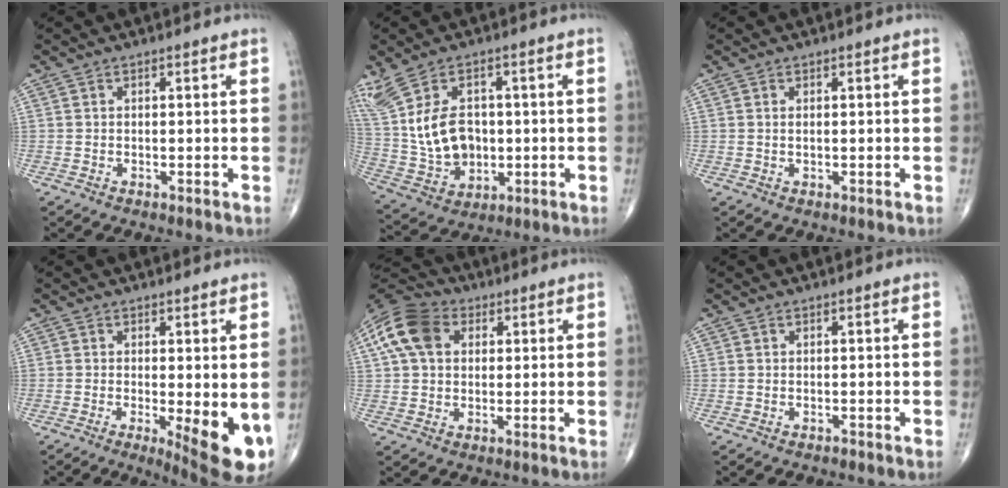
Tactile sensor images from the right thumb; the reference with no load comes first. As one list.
[{"total": 16.4, "force": [2.4, 11.1, 11.8], "torque": [-0.254, -0.001, 0.073]}, {"total": 0.6, "force": [0.2, 0.2, 0.5], "torque": [-0.013, -0.001, 0.006]}, {"total": 9.2, "force": [-1.5, 2.6, 8.7], "torque": [-0.112, -0.022, -0.013]}, {"total": 12.1, "force": [3.7, 8.7, 7.5], "torque": [-0.140, 0.015, 0.058]}, {"total": 0.0}]